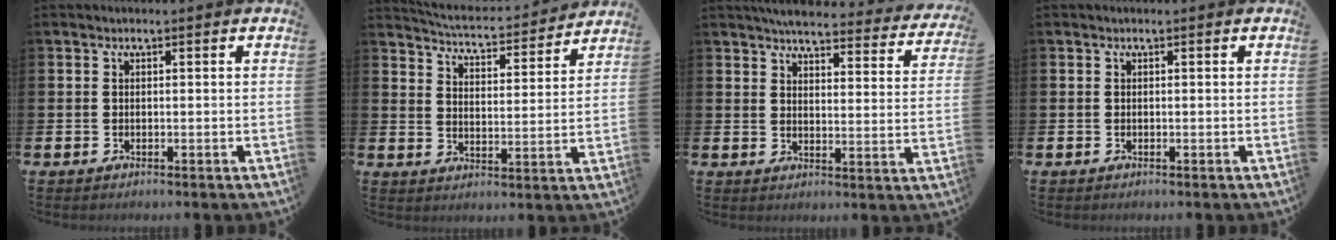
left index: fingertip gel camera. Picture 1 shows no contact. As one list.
[{"total": 5.0, "force": [5.0, 0.5, 0.7], "torque": [-0.032, -0.044, 0.081]}, {"total": 5.2, "force": [5.0, 0.7, 1.3], "torque": [-0.035, -0.037, 0.083]}, {"total": 0.0}]